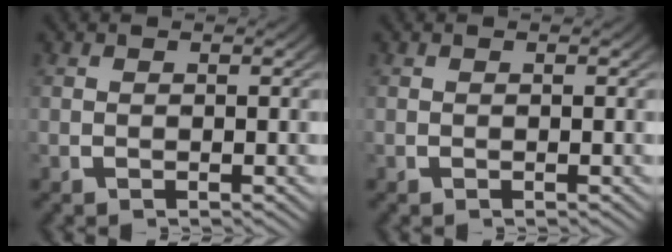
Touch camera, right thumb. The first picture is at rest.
{"total": 0.0}